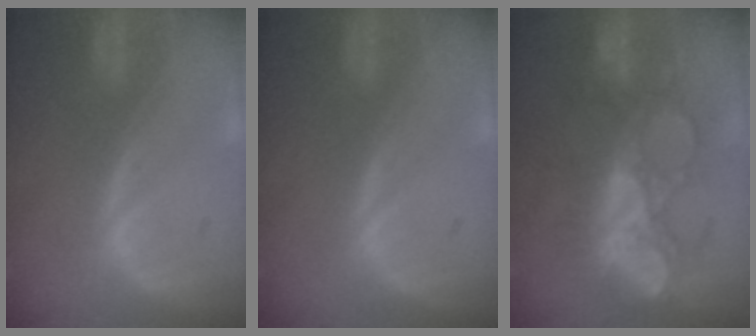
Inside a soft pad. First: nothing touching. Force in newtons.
{"total": 0.0}
{"total": 8.6, "press": 8.3, "slide": 2.1}